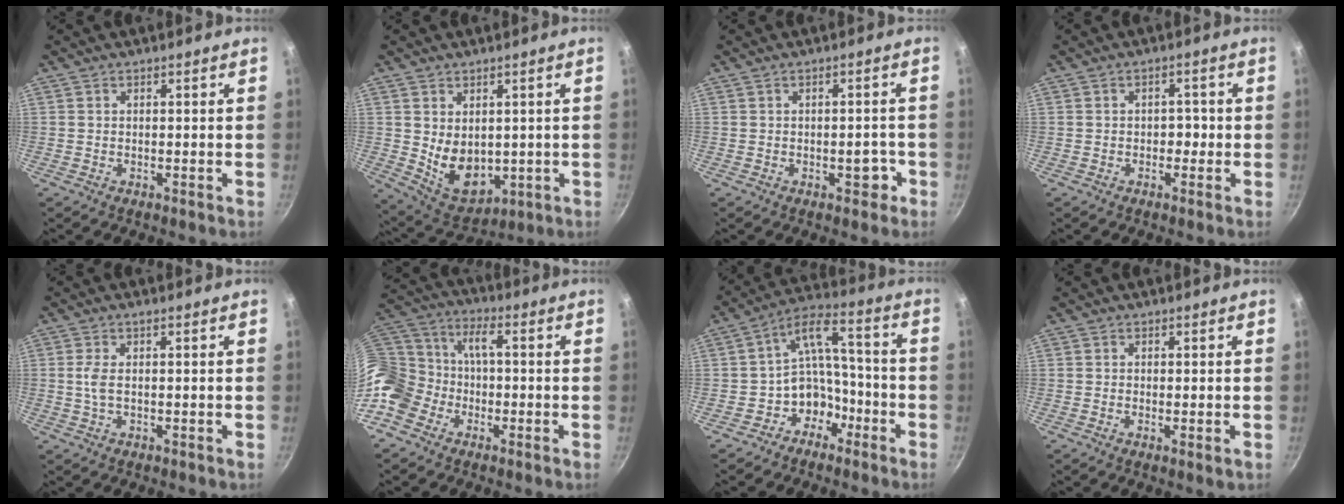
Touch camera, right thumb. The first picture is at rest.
{"total": 9.7, "force": [0.8, 6.9, 6.7], "torque": [-0.085, -0.026, 0.041]}
{"total": 2.1, "force": [-0.8, 1.2, 1.5], "torque": [-0.006, 0.012, -0.011]}
{"total": 2.4, "force": [-0.5, 1.9, 1.3], "torque": [0.004, 0.012, -0.010]}
{"total": 3.0, "force": [0.0, 1.1, 2.9], "torque": [-0.070, 0.004, -0.001]}
{"total": 14.1, "force": [-5.3, 10.6, 7.6], "torque": [-0.141, 0.064, -0.119]}
{"total": 9.5, "force": [-4.8, 7.0, 4.3], "torque": [-0.034, 0.069, -0.083]}
{"total": 1.2, "force": [-0.2, 0.3, 1.1], "torque": [-0.021, -0.005, -0.006]}